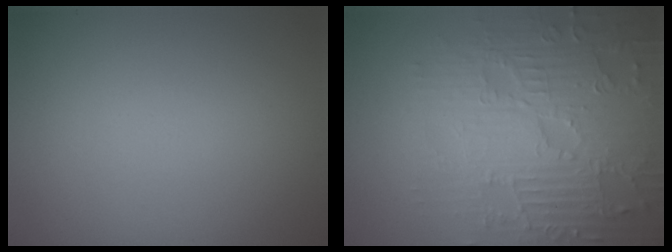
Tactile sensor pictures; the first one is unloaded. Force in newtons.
{"total": 7.4, "press": 5.8, "slide": 4.5}